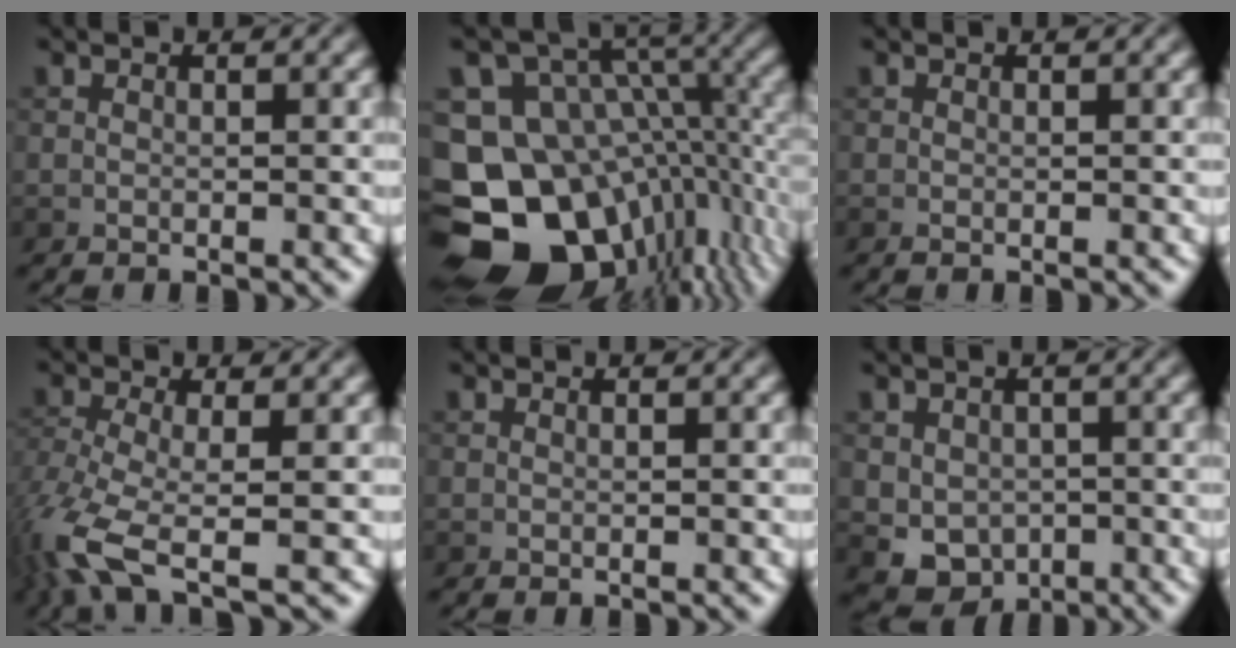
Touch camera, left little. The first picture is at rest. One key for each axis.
{"total": 18.5, "fx": -5.9, "fy": 14.3, "fz": 10.1, "tx": -0.196, "ty": -0.008, "tz": -0.072}
{"total": 0.0}
{"total": 8.0, "fx": -4.6, "fy": 2.5, "fz": 6.1, "tx": -0.151, "ty": -0.014, "tz": -0.095}
{"total": 0.0}
{"total": 4.5, "fx": -1.0, "fy": 3.8, "fz": 2.0, "tx": -0.034, "ty": -0.008, "tz": -0.012}